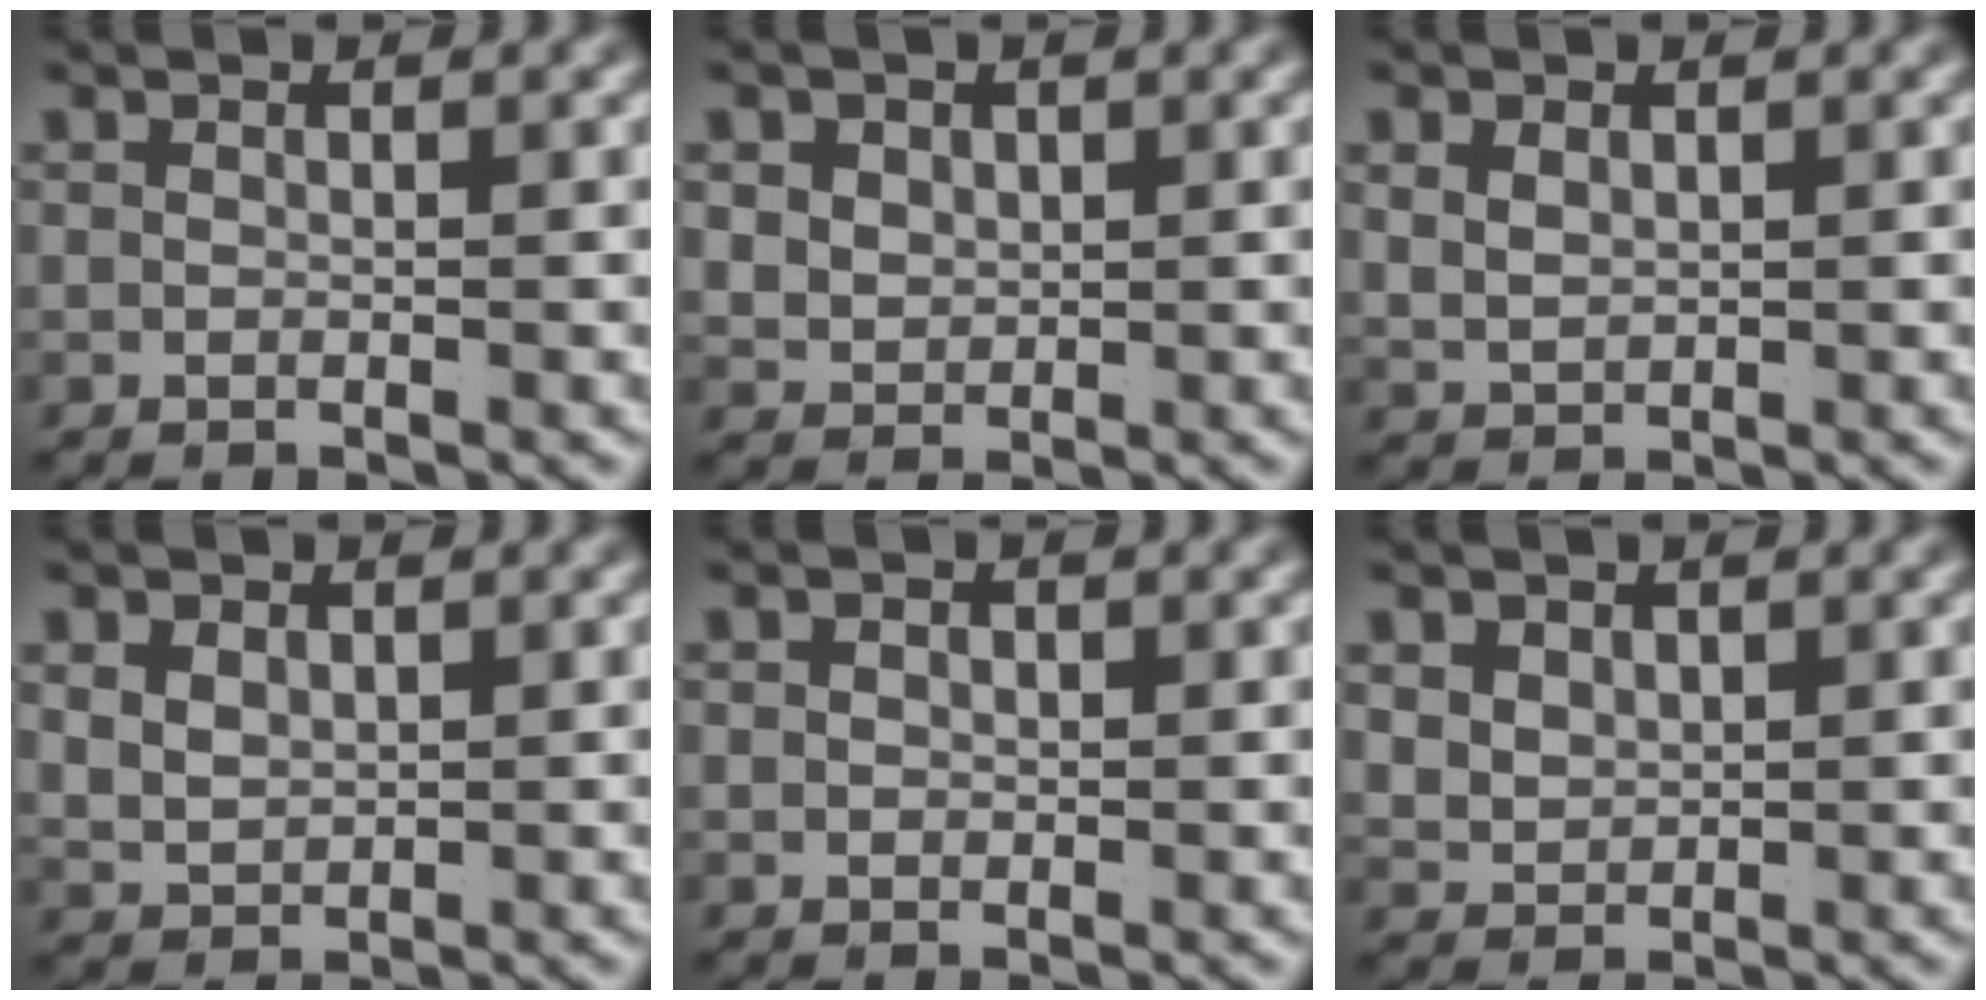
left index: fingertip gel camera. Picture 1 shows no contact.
{"total": 3.4, "force": [0.9, 3.0, 1.4], "torque": [-0.043, -0.017, 0.029]}
{"total": 1.9, "force": [0.8, 1.4, 1.1], "torque": [-0.028, -0.009, 0.029]}
{"total": 2.8, "force": [0.9, 2.3, 1.4], "torque": [-0.043, -0.015, 0.031]}
{"total": 1.0, "force": [0.1, 0.9, 0.4], "torque": [-0.012, -0.006, 0.005]}
{"total": 2.7, "force": [1.0, 2.2, 1.2], "torque": [-0.042, -0.019, 0.037]}